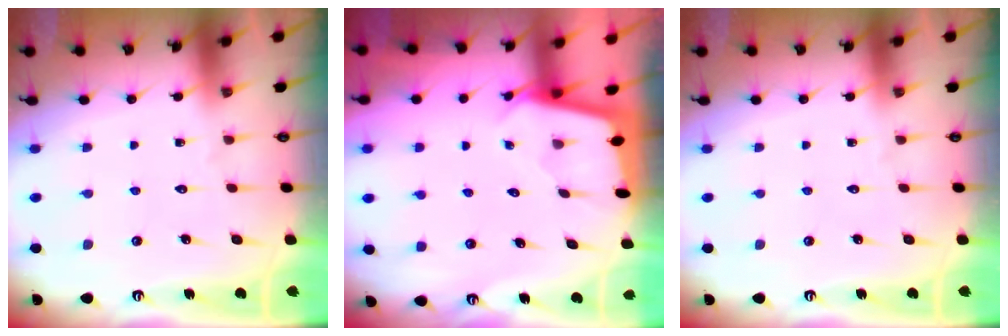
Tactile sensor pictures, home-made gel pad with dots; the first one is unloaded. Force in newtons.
{"total": 1.9, "press": 1.9, "slide": 0.2}
{"total": 0.0}